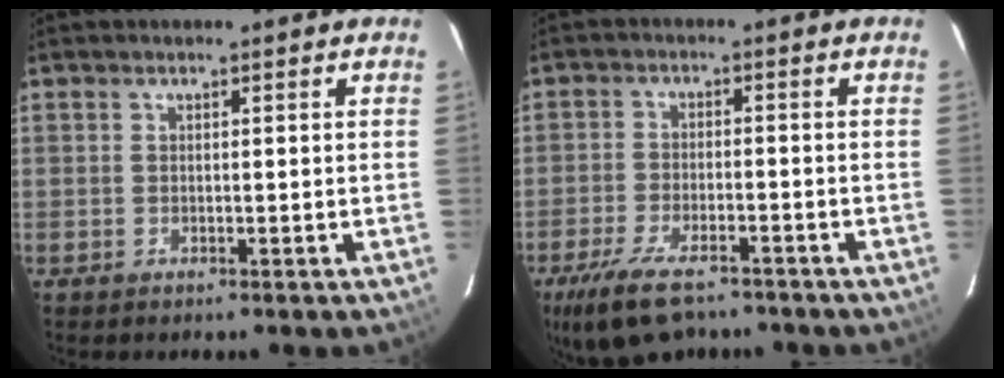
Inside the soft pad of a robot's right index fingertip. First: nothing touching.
{"total": 12.4, "force": [-9.2, 4.8, 6.8], "torque": [-0.155, -0.027, -0.158]}